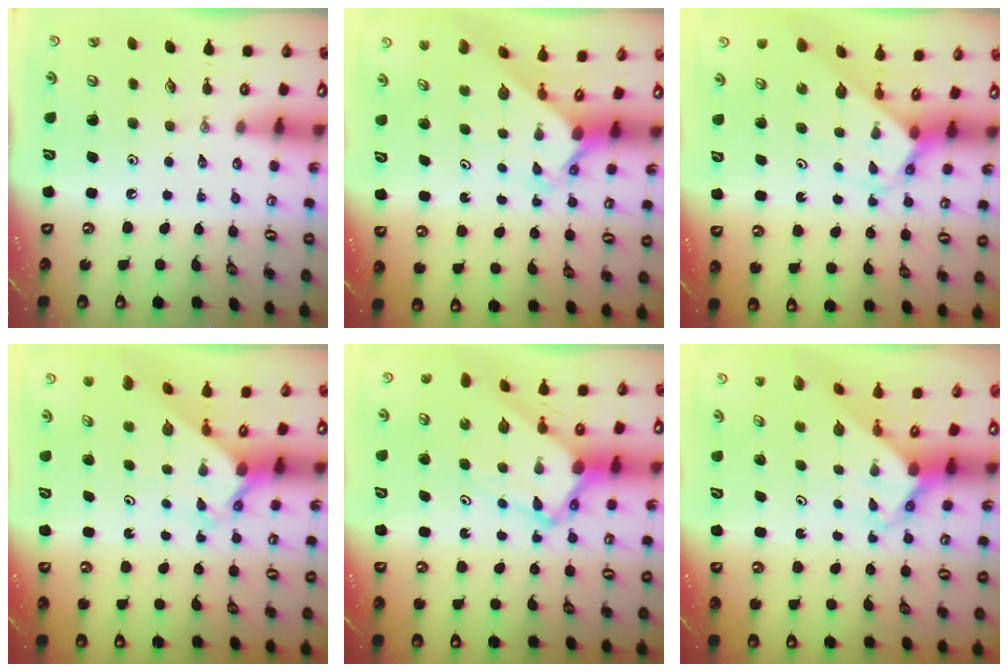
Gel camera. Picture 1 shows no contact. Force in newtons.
{"total": 2.4, "press": 2.4, "slide": 0.1}
{"total": 2.9, "press": 2.9, "slide": 0.1}
{"total": 2.5, "press": 2.5, "slide": 0.2}
{"total": 6.3, "press": 6.3, "slide": 0.4}
{"total": 3.5, "press": 3.5, "slide": 0.2}